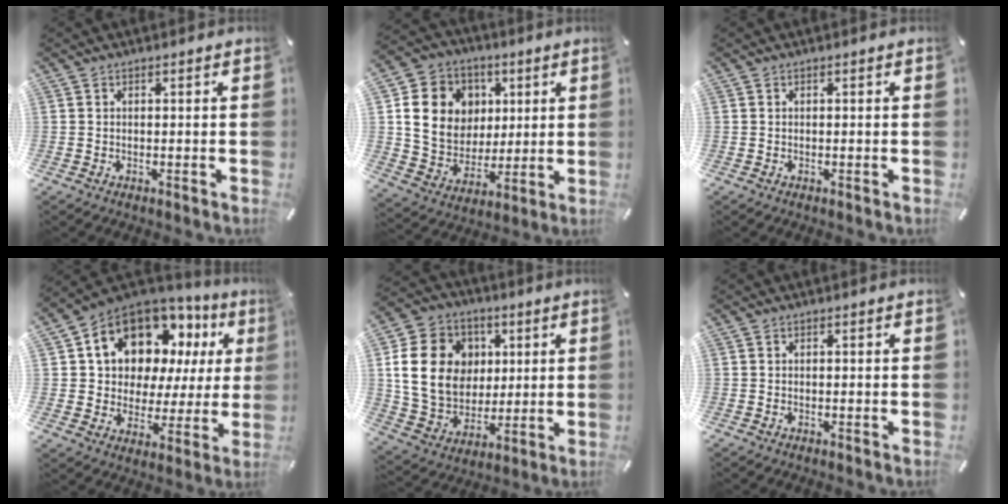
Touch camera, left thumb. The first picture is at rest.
{"total": 15.1, "force": [3.5, 13.5, 5.7], "torque": [-0.107, -0.003, 0.074]}
{"total": 0.0}
{"total": 14.0, "force": [8.6, 9.5, 5.7], "torque": [-0.108, -0.065, 0.156]}
{"total": 18.5, "force": [3.4, 15.8, 9.0], "torque": [-0.183, 0.007, 0.067]}
{"total": 0.5, "force": [-0.3, 0.2, 0.4], "torque": [-0.011, -0.002, -0.005]}